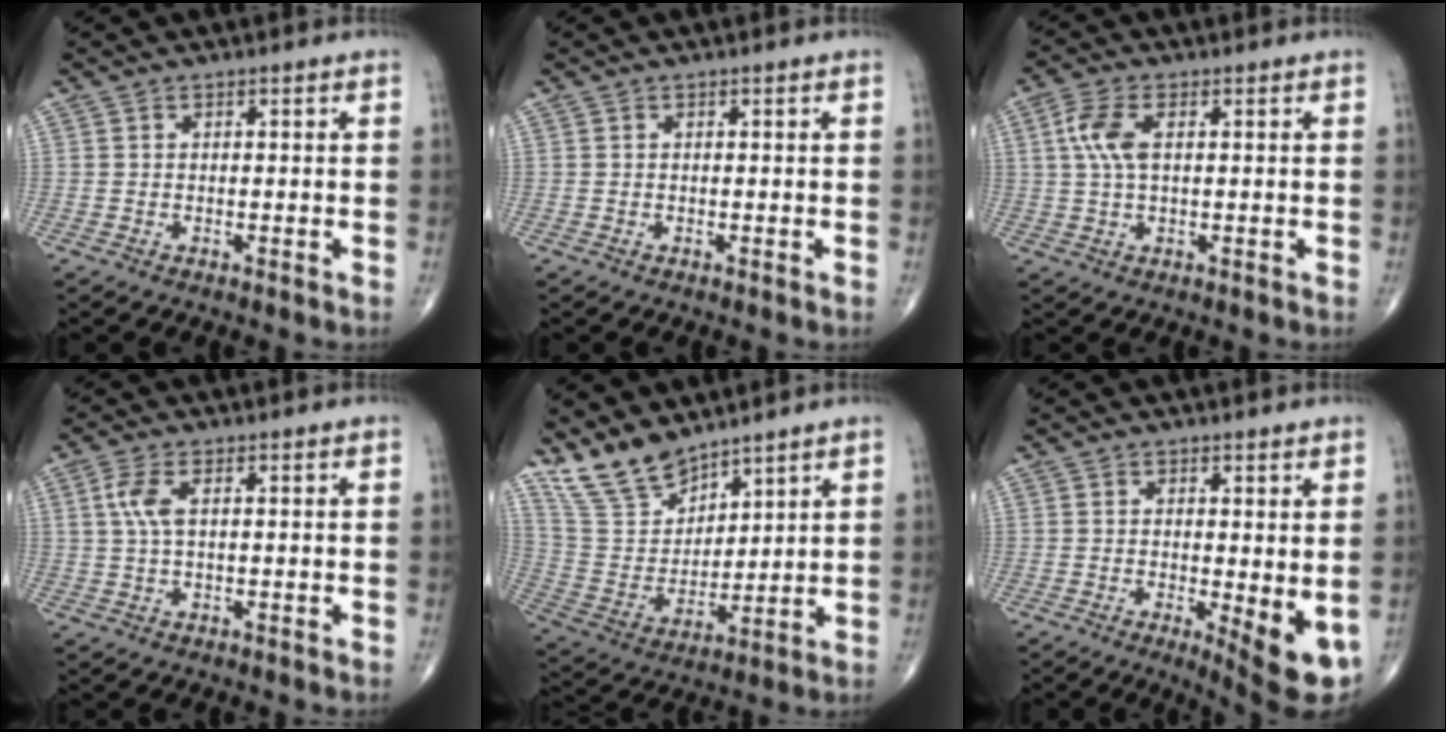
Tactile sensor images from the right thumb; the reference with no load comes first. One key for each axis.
{"total": 0.0}
{"total": 6.2, "fx": 1.4, "fy": 3.0, "fz": 5.2, "tx": -0.127, "ty": 0.010, "tz": 0.028}
{"total": 4.3, "fx": 1.1, "fy": 1.8, "fz": 3.7, "tx": -0.096, "ty": 0.009, "tz": 0.024}
{"total": 11.6, "fx": 9.8, "fy": 4.9, "fz": 4.0, "tx": -0.062, "ty": -0.059, "tz": 0.208}
{"total": 7.7, "fx": -1.1, "fy": 2.2, "fz": 7.3, "tx": -0.096, "ty": -0.020, "tz": -0.010}